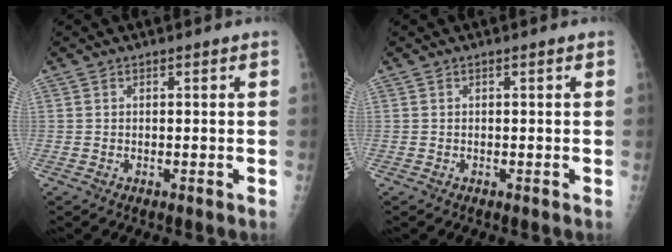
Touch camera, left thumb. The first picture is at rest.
{"total": 0.0}